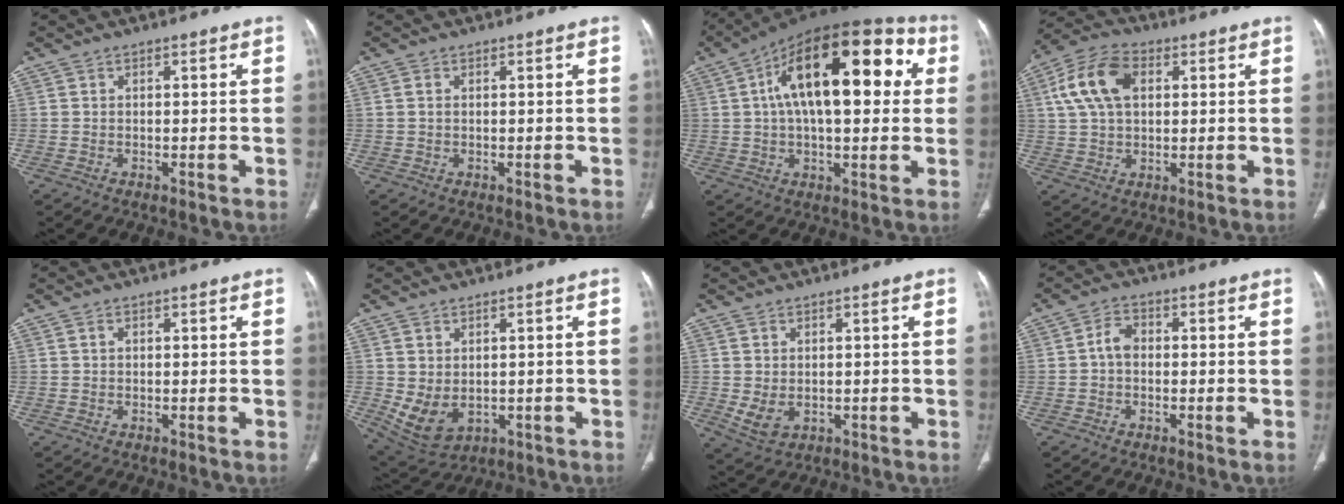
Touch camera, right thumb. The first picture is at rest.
{"total": 0.9, "force": [0.2, 0.6, 0.7], "torque": [-0.018, 0.004, 0.007]}
{"total": 24.7, "force": [5.6, 11.4, 21.1], "torque": [-0.308, 0.033, 0.076]}
{"total": 11.6, "force": [3.1, 7.2, 8.5], "torque": [-0.162, 0.019, 0.055]}
{"total": 0.5, "force": [0.2, 0.3, 0.3], "torque": [-0.007, 0.006, 0.006]}
{"total": 7.3, "force": [-0.3, 5.2, 5.2], "torque": [-0.091, -0.004, 0.023]}
{"total": 4.0, "force": [-0.2, 2.9, 2.8], "torque": [-0.053, -0.006, 0.014]}
{"total": 3.2, "force": [-0.3, 2.3, 2.2], "torque": [-0.032, 0.013, -0.012]}